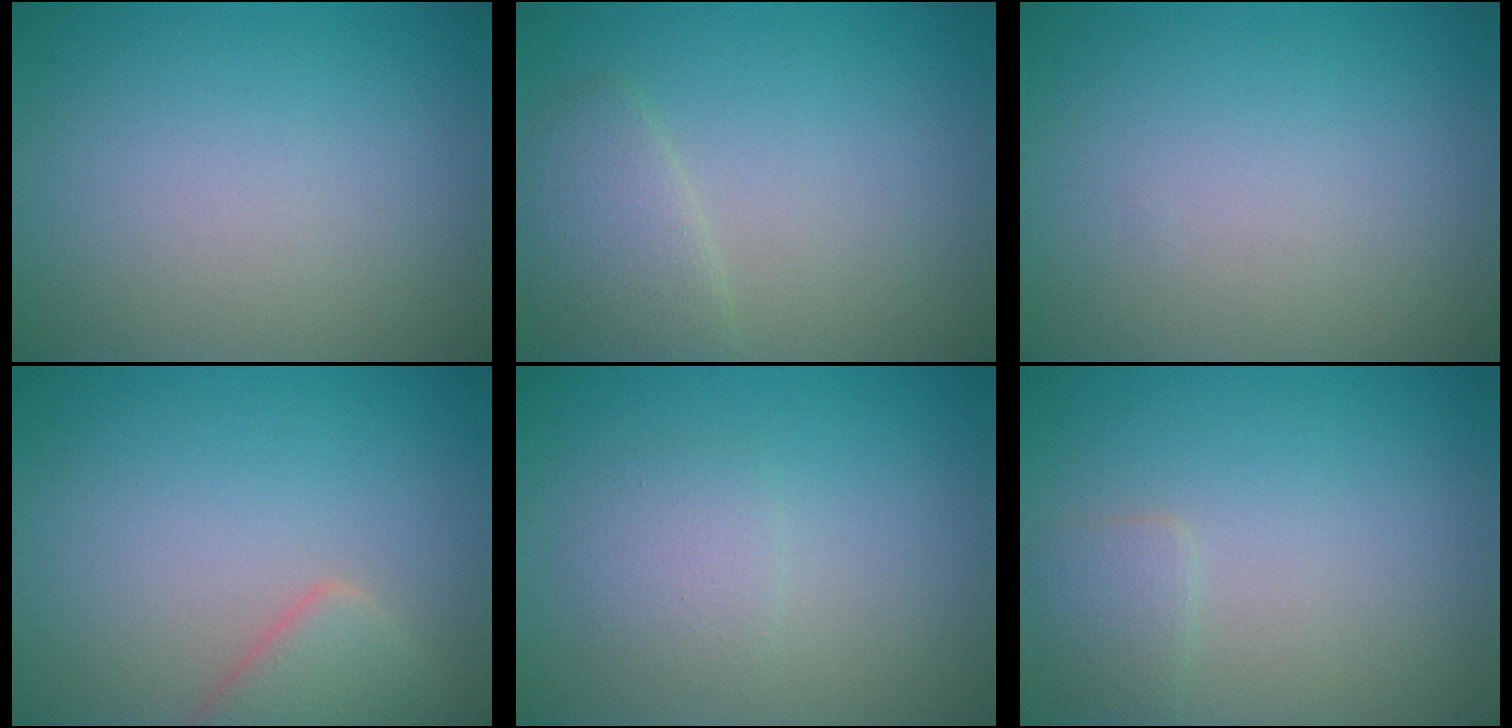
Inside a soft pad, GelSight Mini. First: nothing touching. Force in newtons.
{"total": 2.8, "press": 2.8, "slide": 0.2}
{"total": 0.0}
{"total": 2.8, "press": 2.8, "slide": 0.4}
{"total": 2.9, "press": 2.9, "slide": 0.2}
{"total": 1.5, "press": 1.5, "slide": 0.0}